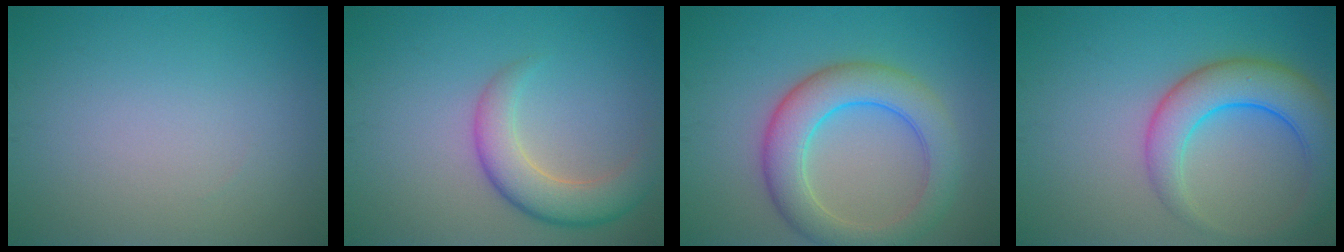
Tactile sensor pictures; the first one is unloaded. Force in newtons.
{"total": 4.6, "press": 4.6, "slide": 0.3}
{"total": 6.5, "press": 6.4, "slide": 0.4}
{"total": 6.3, "press": 6.2, "slide": 0.4}